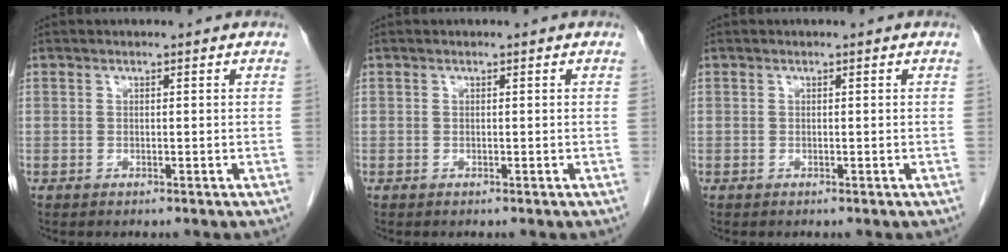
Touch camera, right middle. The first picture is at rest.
{"total": 0.0}
{"total": 0.0}